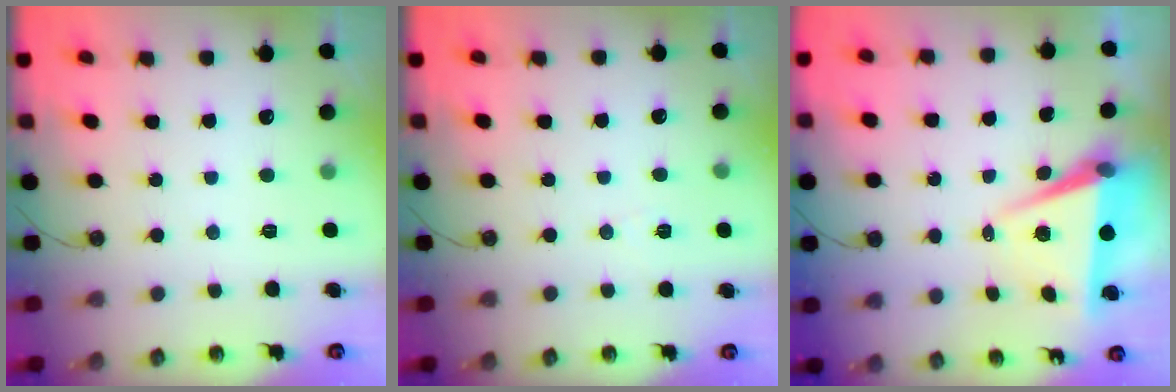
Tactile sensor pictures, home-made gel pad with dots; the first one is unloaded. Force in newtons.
{"total": 4.5, "press": 3.8, "slide": 2.4}
{"total": 6.4, "press": 4.7, "slide": 4.4}